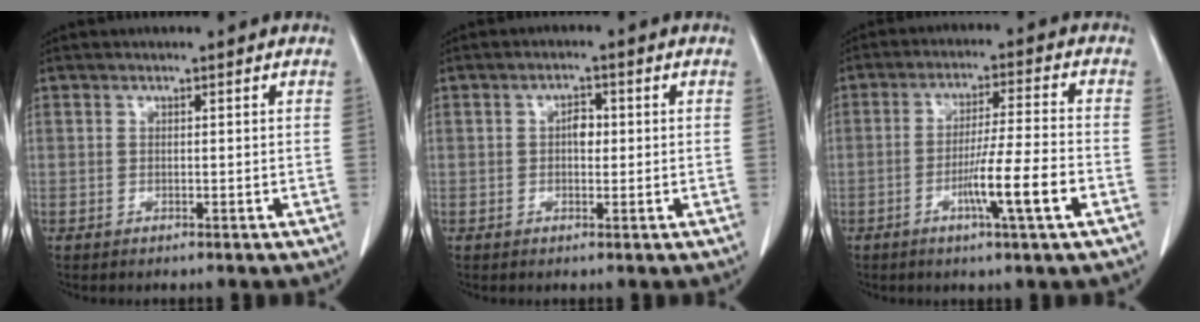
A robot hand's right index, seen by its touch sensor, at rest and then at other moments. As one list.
[{"total": 2.3, "force": [0.1, 1.3, 1.9], "torque": [-0.028, 0.006, -0.001]}, {"total": 9.0, "force": [-3.5, -0.8, 8.3], "torque": [-0.143, -0.011, -0.061]}]